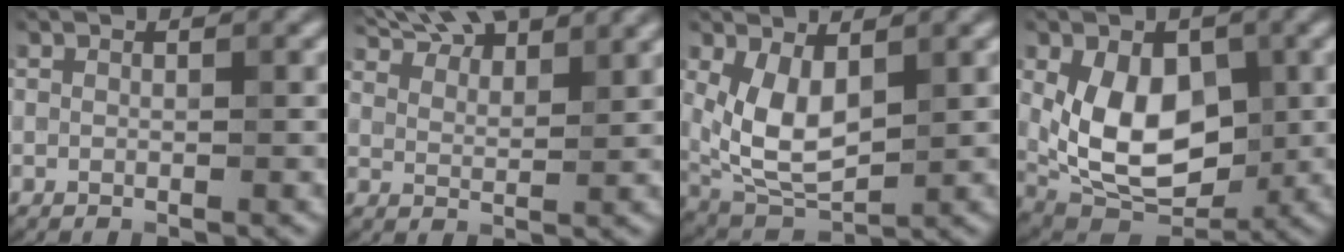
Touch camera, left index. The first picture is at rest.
{"total": 9.4, "force": [7.9, 2.7, 4.4], "torque": [-0.069, 0.019, 0.105]}
{"total": 5.8, "force": [1.3, 3.1, 4.7], "torque": [-0.105, -0.009, 0.033]}
{"total": 8.8, "force": [0.4, 5.7, 6.8], "torque": [-0.119, -0.011, 0.008]}